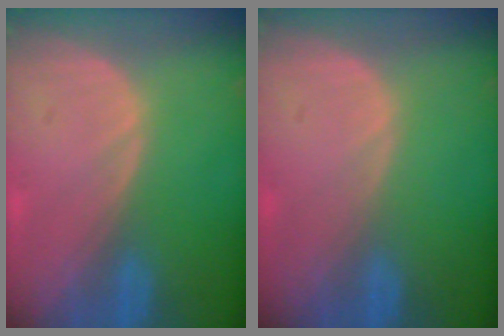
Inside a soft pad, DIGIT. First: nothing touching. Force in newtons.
{"total": 0.0}